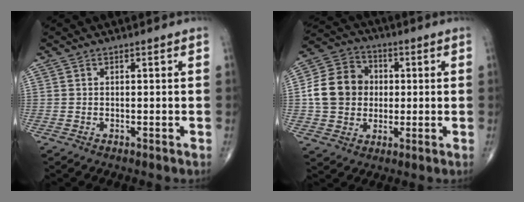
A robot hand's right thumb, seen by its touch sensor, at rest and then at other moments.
{"total": 12.8, "force": [0.4, 10.9, 6.7], "torque": [-0.101, 0.021, 0.003]}